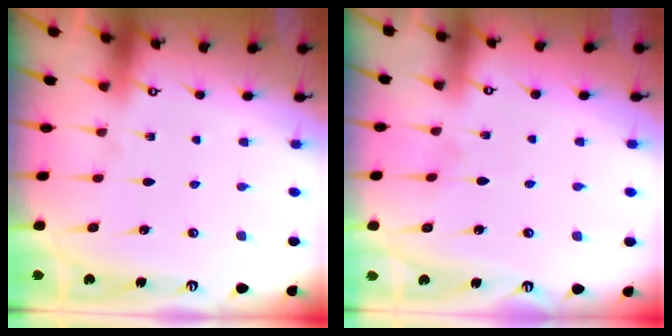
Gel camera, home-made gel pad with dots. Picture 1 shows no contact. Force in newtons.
{"total": 2.0, "press": 2.0, "slide": 0.2}